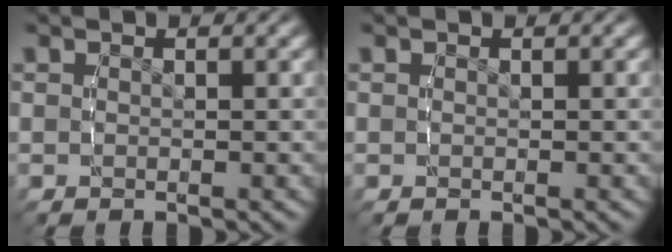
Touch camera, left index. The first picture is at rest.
{"total": 0.0}